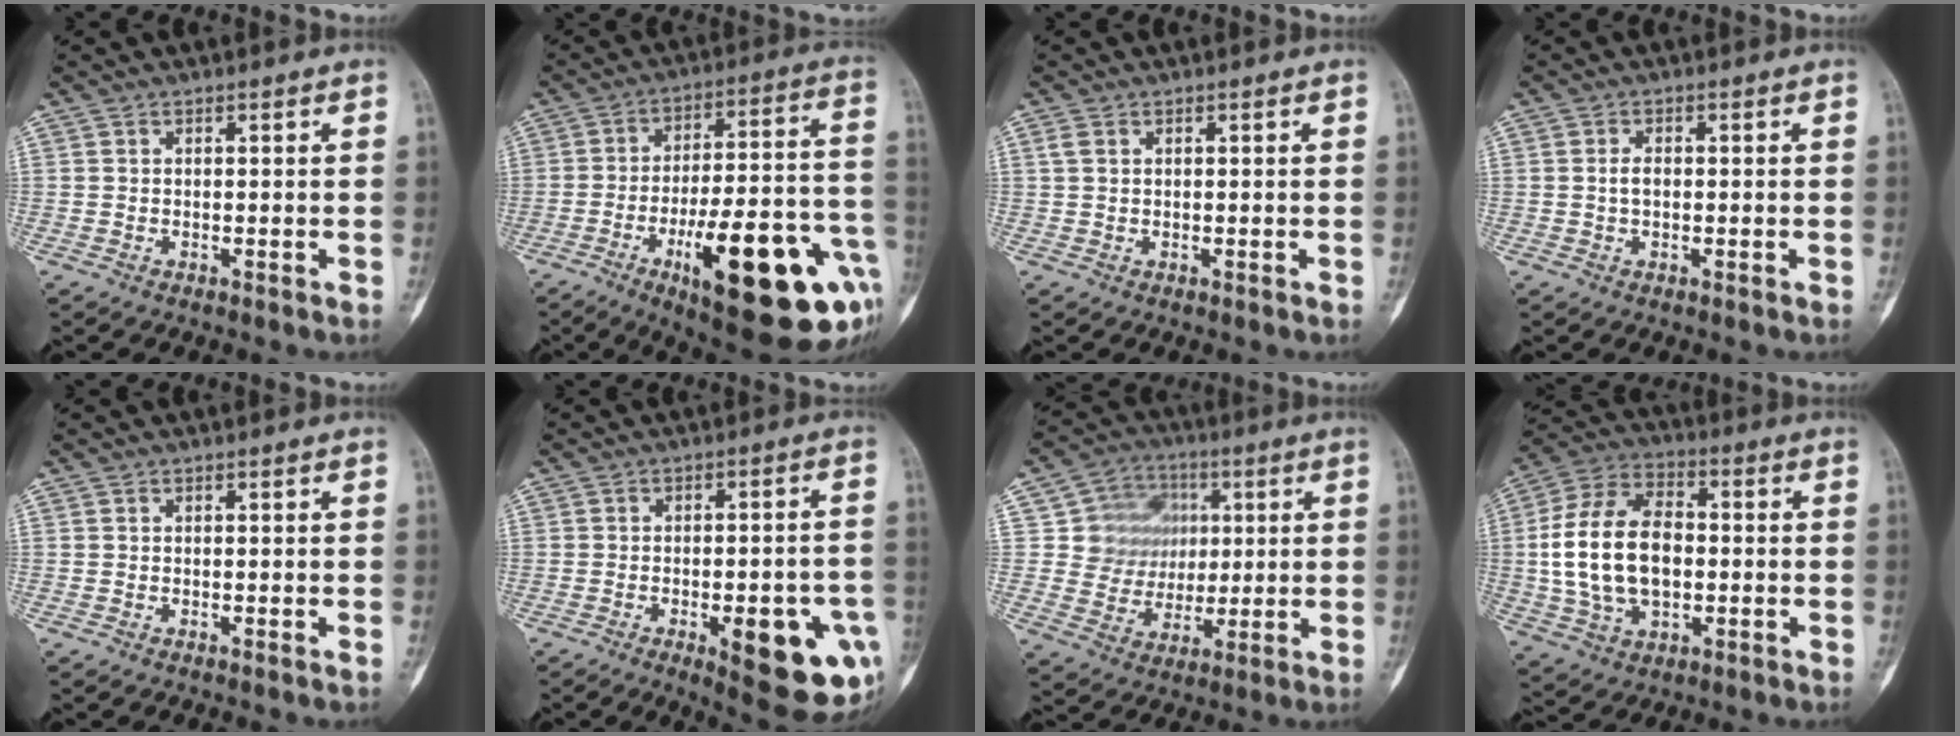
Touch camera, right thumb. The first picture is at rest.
{"total": 27.6, "force": [-10.5, 8.5, 24.1], "torque": [-0.290, 0.041, -0.139]}
{"total": 1.4, "force": [0.5, 1.0, 0.9], "torque": [-0.019, 0.004, 0.012]}
{"total": 1.8, "force": [-0.2, 1.1, 1.5], "torque": [-0.026, 0.003, -0.007]}
{"total": 0.0}
{"total": 16.3, "force": [-5.6, 5.5, 14.3], "torque": [-0.135, 0.017, -0.055]}
{"total": 12.3, "force": [2.8, 11.1, 4.3], "torque": [-0.019, 0.001, 0.051]}
{"total": 17.9, "force": [-0.6, 11.4, 13.8], "torque": [-0.251, 0.018, -0.010]}